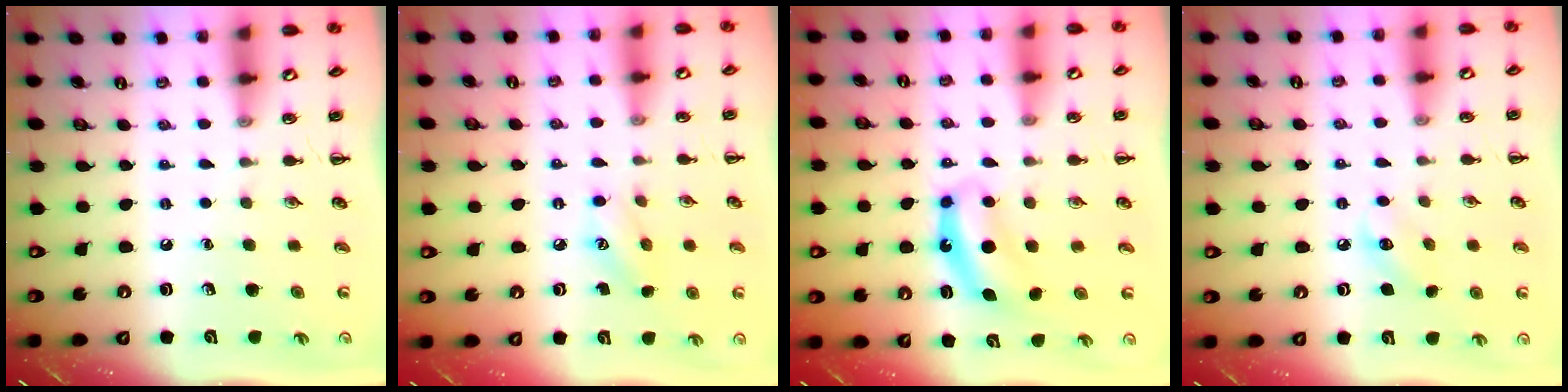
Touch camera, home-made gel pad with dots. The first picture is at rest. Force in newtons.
{"total": 7.0, "press": 6.8, "slide": 1.6}
{"total": 7.1, "press": 7.0, "slide": 0.4}
{"total": 6.2, "press": 6.0, "slide": 1.7}